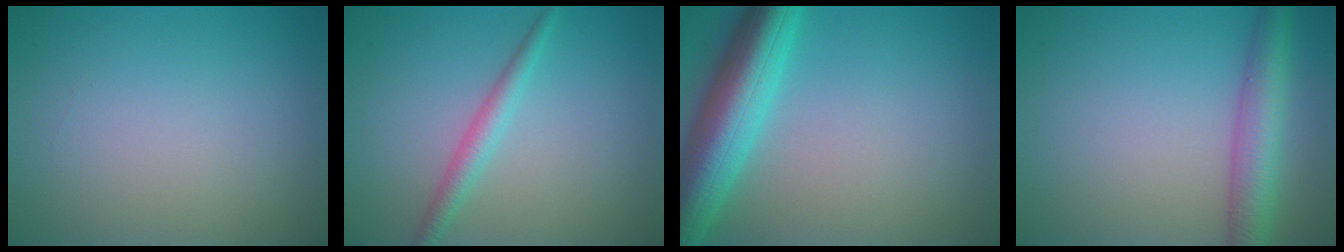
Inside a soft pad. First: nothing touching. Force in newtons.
{"total": 2.1, "press": 2.1, "slide": 0.0}
{"total": 8.3, "press": 8.2, "slide": 0.4}
{"total": 4.7, "press": 4.6, "slide": 0.2}